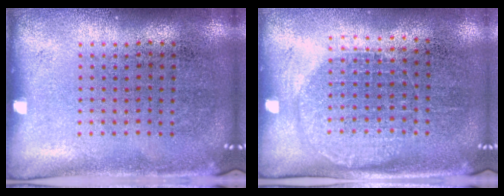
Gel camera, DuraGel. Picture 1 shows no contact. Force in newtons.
{"total": 1.3, "press": 1.2, "slide": 0.5}